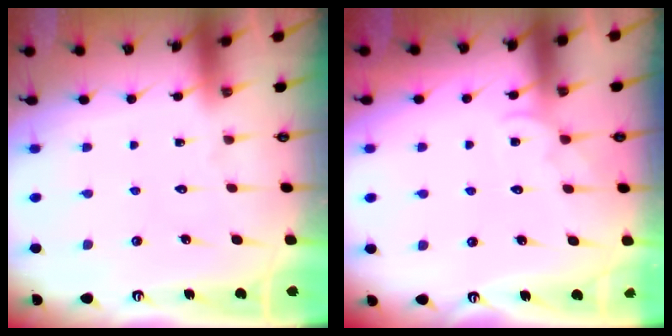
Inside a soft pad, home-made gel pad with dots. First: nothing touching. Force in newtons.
{"total": 3.8, "press": 3.8, "slide": 0.4}